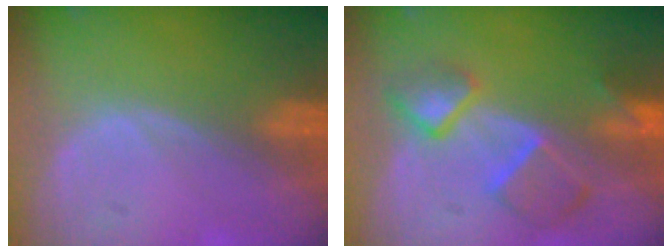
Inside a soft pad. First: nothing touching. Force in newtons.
{"total": 7.5, "press": 6.7, "slide": 3.4}